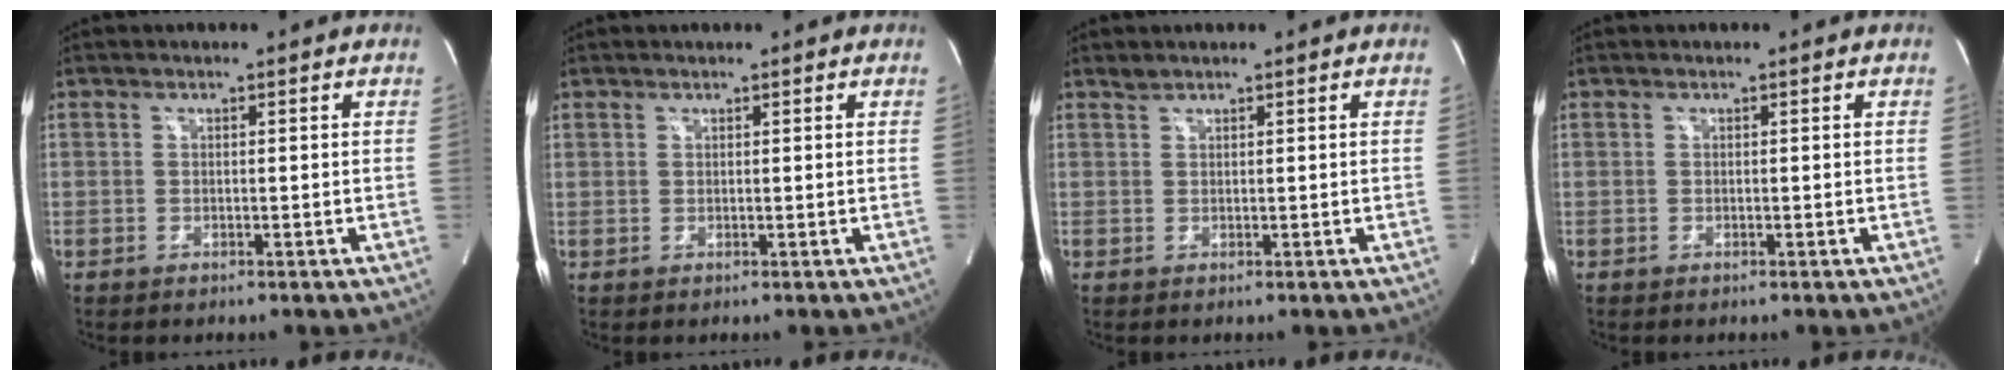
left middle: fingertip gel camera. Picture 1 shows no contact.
{"total": 0.7, "force": [0.5, 0.5, 0.0], "torque": [0.001, 0.003, 0.008]}
{"total": 0.8, "force": [0.8, -0.1, 0.0], "torque": [-0.006, 0.001, 0.020]}
{"total": 0.0}